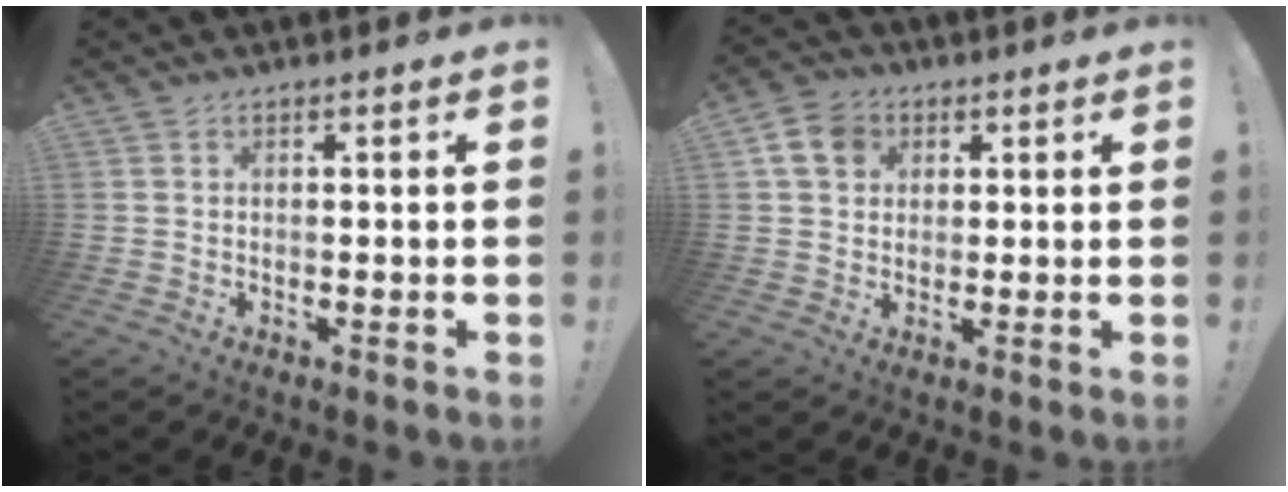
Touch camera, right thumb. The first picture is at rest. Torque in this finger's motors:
{"motor_torque": [0.07, 0.19, 0.42, 0.08, -0.01]}